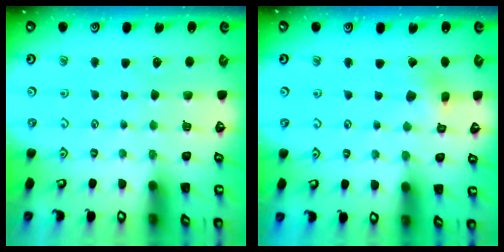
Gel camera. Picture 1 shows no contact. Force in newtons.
{"total": 2.6, "press": 2.5, "slide": 0.3}